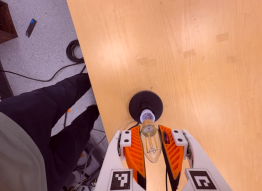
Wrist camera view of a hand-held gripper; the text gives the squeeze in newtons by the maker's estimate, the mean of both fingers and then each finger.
{"total": 19.7, "left": 21.1, "right": 18.4}